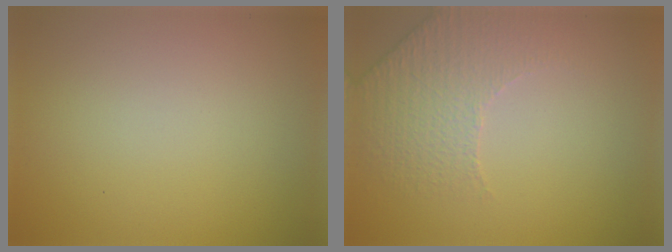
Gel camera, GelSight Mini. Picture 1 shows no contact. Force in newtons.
{"total": 2.2, "press": 2.0, "slide": 1.0}